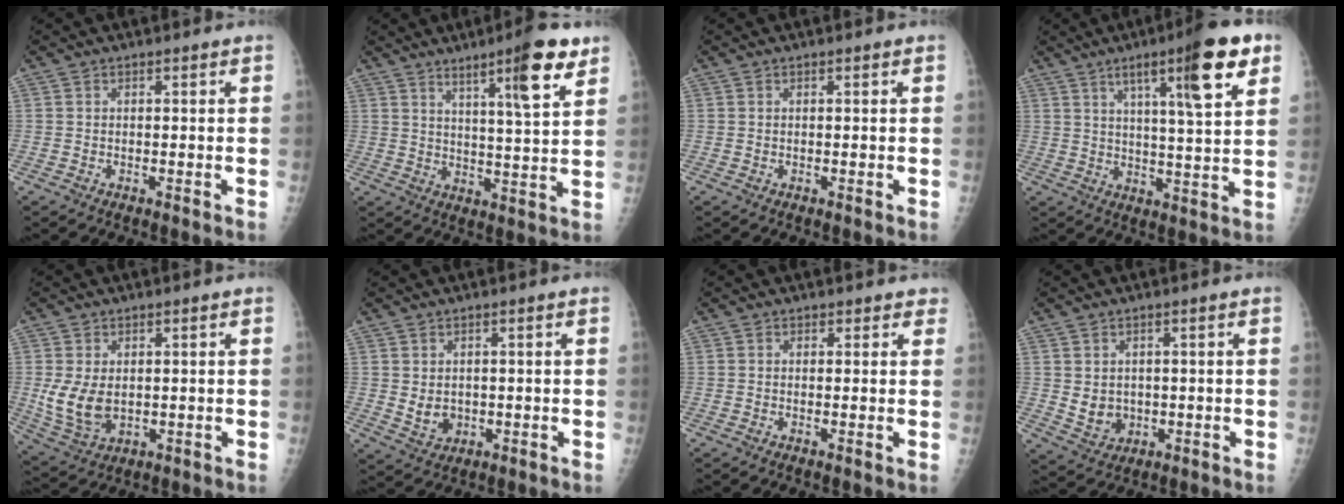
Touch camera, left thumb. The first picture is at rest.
{"total": 11.6, "force": [7.1, 1.3, 9.1], "torque": [-0.129, -0.039, 0.105]}
{"total": 0.0}
{"total": 15.0, "force": [7.4, 2.1, 12.9], "torque": [-0.186, -0.025, 0.109]}
{"total": 7.8, "force": [0.4, 5.1, 5.9], "torque": [-0.109, -0.013, 0.022]}
{"total": 4.0, "force": [0.2, 3.2, 2.4], "torque": [-0.026, -0.008, 0.017]}
{"total": 1.6, "force": [1.2, 1.0, 0.1], "torque": [0.023, -0.004, 0.008]}
{"total": 4.8, "force": [0.4, 4.1, 2.5], "torque": [-0.025, -0.009, 0.023]}